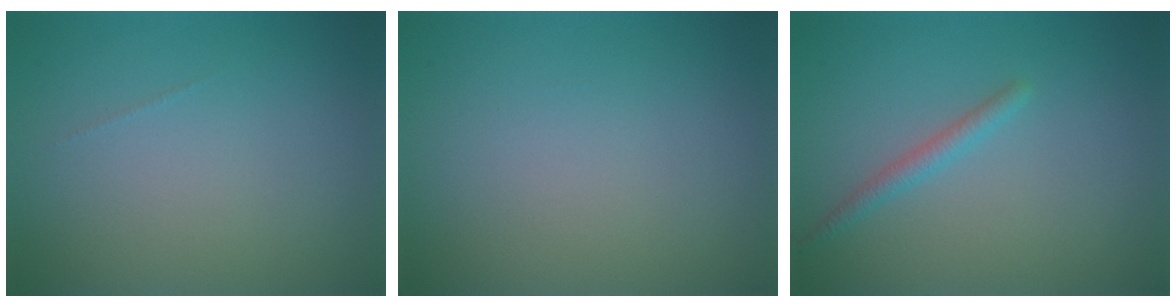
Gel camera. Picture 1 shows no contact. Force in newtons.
{"total": 0.0}
{"total": 1.5, "press": 1.5, "slide": 0.0}